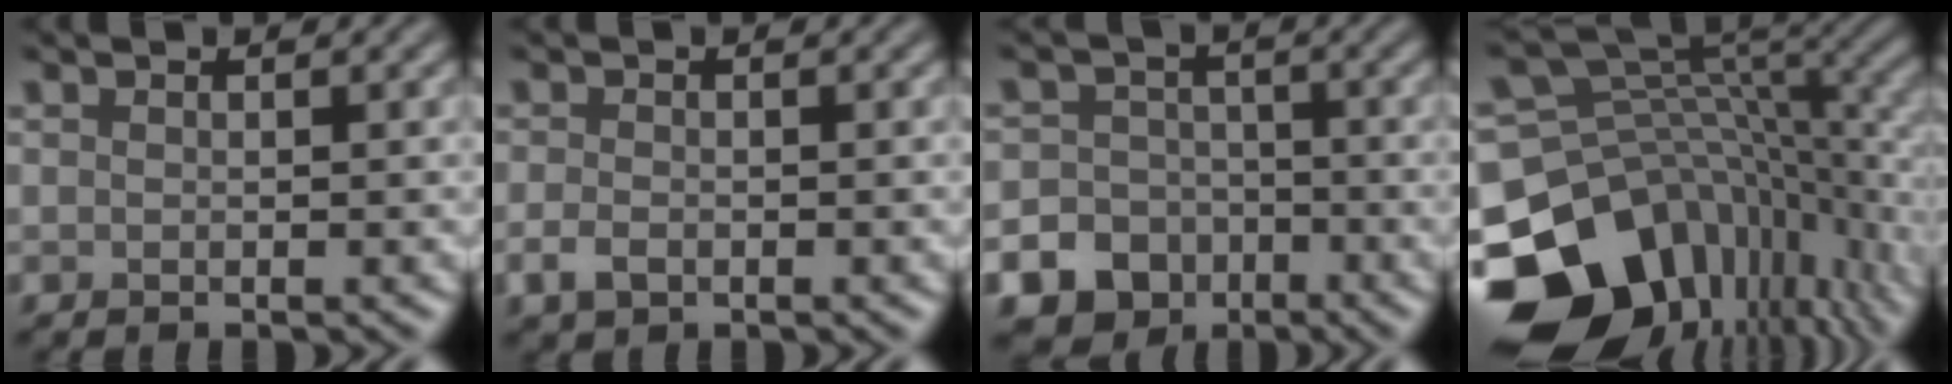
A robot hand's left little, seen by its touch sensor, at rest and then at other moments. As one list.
[{"total": 1.7, "force": [-0.8, 1.1, 1.1], "torque": [-0.024, -0.004, -0.017]}, {"total": 16.2, "force": [-8.6, 13.5, 2.6], "torque": [-0.078, -0.066, -0.157]}, {"total": 16.2, "force": [-6.7, 10.8, 10.1], "torque": [-0.210, -0.012, -0.105]}]